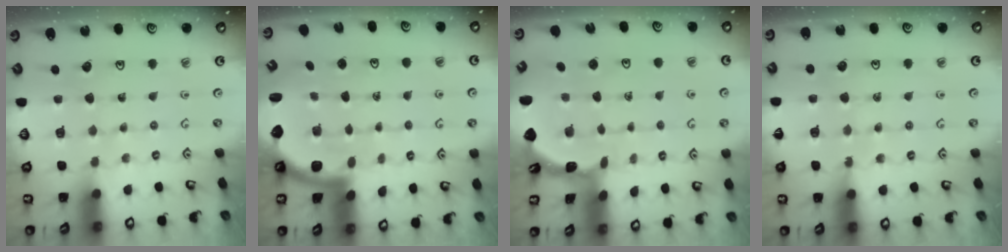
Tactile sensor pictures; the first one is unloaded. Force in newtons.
{"total": 2.7, "press": 2.6, "slide": 0.5}
{"total": 1.7, "press": 1.7, "slide": 0.1}
{"total": 6.5, "press": 6.4, "slide": 1.3}